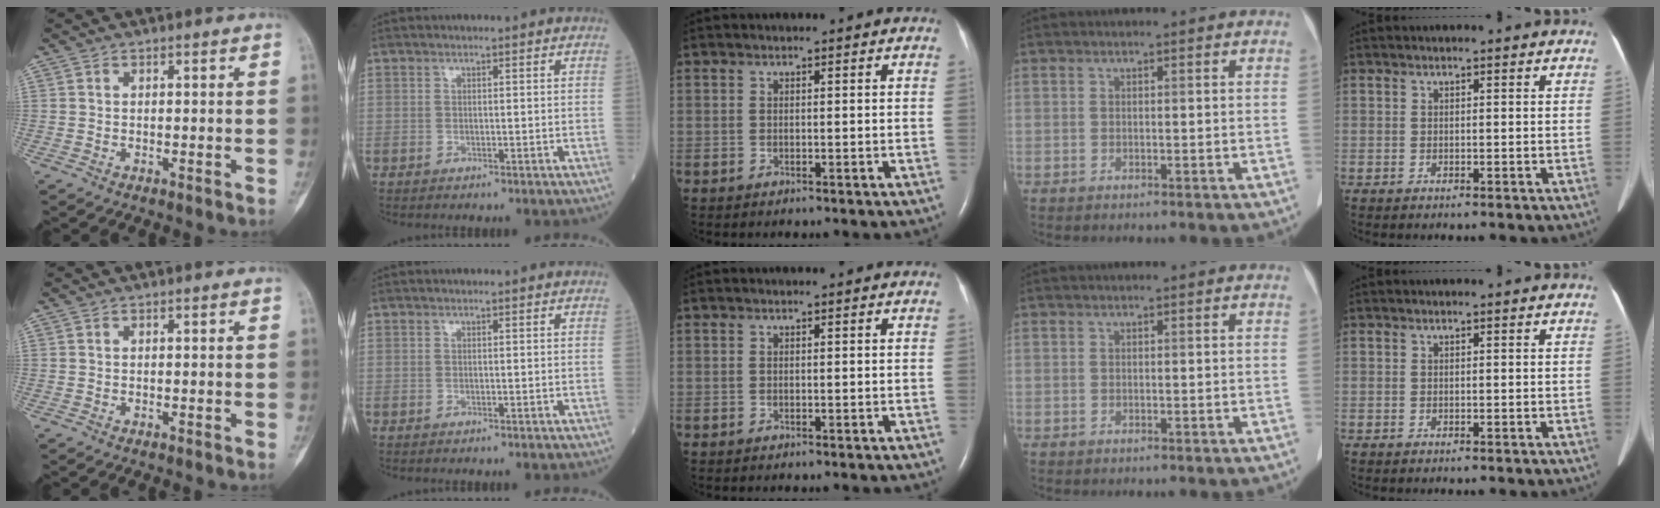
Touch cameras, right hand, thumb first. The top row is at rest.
{}